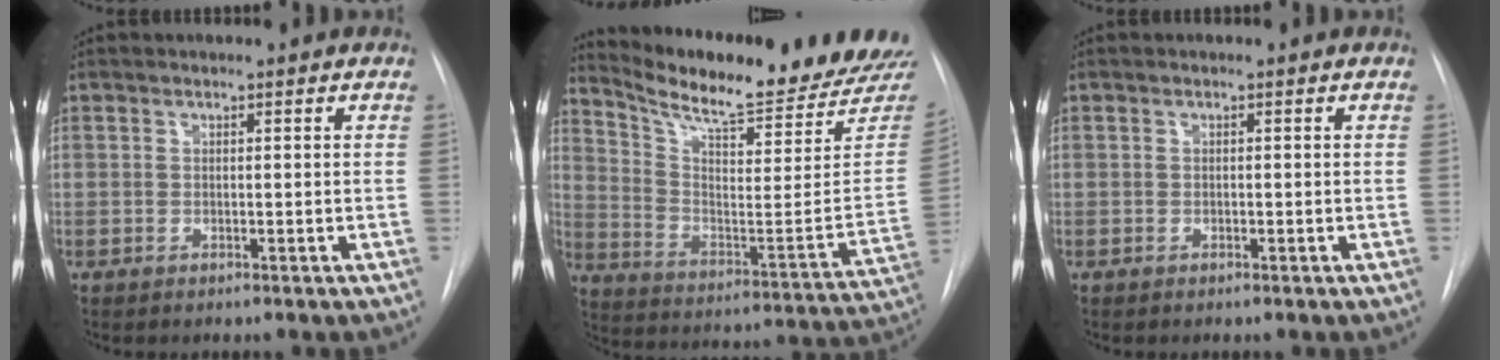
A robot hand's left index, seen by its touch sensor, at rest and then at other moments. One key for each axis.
{"total": 23.8, "fx": 22.0, "fy": 2.1, "fz": 9.0, "tx": -0.149, "ty": -0.088, "tz": 0.304}
{"total": 0.0}